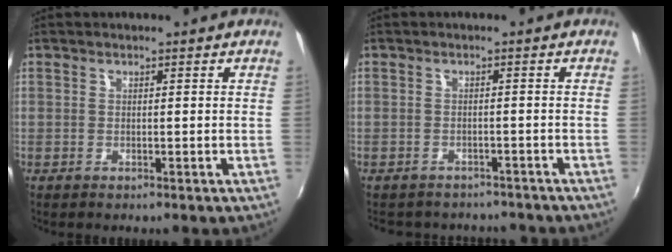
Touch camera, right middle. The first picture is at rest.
{"total": 7.6, "force": [-6.7, 2.8, 2.0], "torque": [-0.048, -0.011, -0.089]}